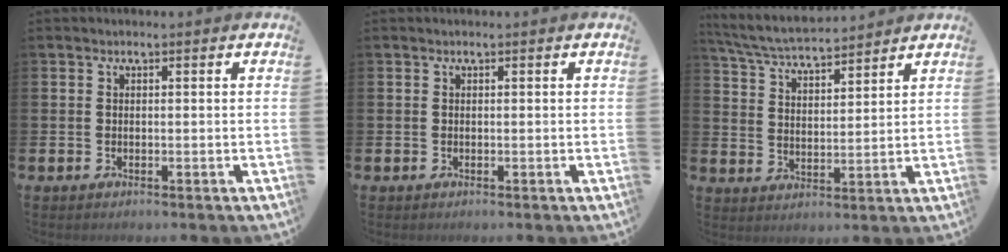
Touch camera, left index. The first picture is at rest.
{"total": 0.0}
{"total": 5.7, "force": [5.5, 0.6, 1.2], "torque": [-0.051, -0.032, 0.098]}